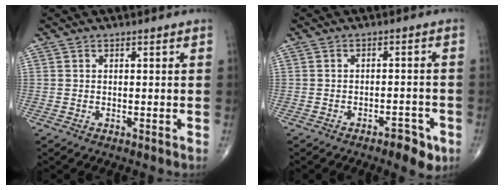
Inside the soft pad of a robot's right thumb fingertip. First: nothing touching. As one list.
[{"total": 4.9, "force": [-2.9, 1.9, 3.4], "torque": [-0.034, 0.013, -0.037]}]